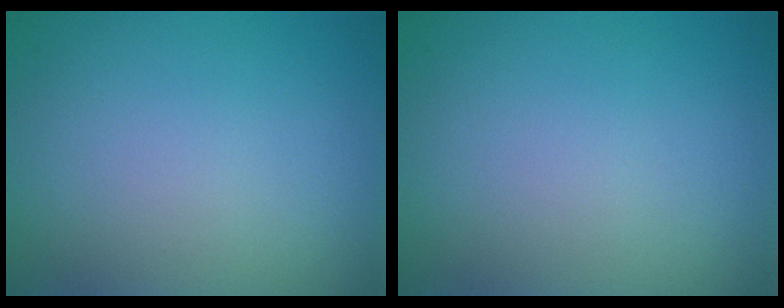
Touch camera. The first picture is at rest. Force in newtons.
{"total": 0.0}